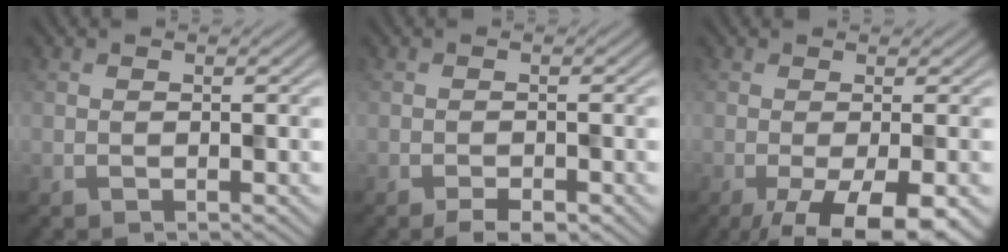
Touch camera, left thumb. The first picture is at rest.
{"total": 2.2, "force": [-1.6, 0.7, 1.4], "torque": [-0.020, -0.001, -0.025]}
{"total": 9.4, "force": [-4.4, 2.9, 7.8], "torque": [-0.124, -0.014, -0.062]}